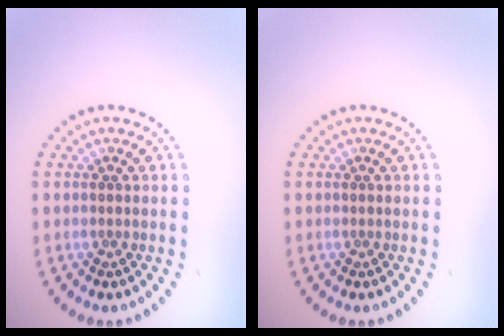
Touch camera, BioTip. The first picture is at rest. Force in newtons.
{"total": 0.0}